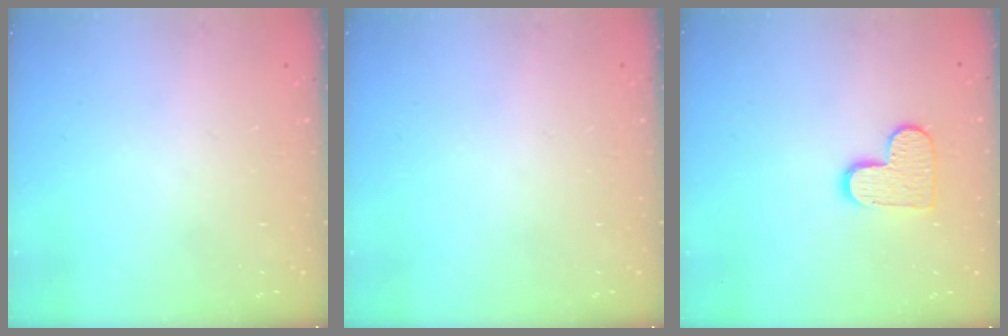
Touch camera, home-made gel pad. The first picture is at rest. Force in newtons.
{"total": 0.0}
{"total": 10.0, "press": 10.0, "slide": 0.6}